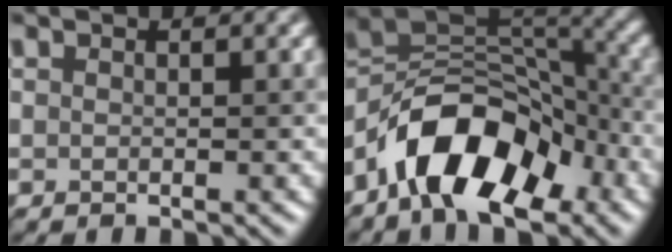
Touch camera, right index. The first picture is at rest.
{"total": 10.8, "force": [-6.0, 5.6, 7.1], "torque": [-0.103, 0.014, -0.114]}